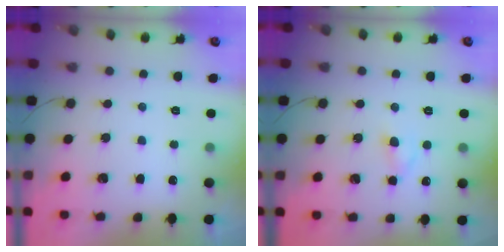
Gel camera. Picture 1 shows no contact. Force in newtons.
{"total": 2.7, "press": 2.5, "slide": 1.2}